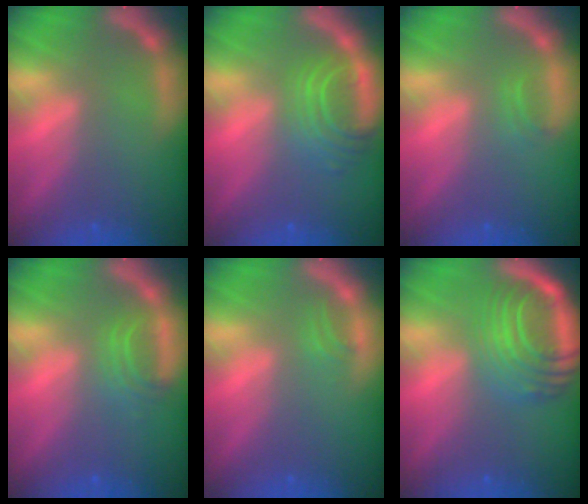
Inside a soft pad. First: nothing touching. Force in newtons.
{"total": 5.5}
{"total": 0.9}
{"total": 2.5}
{"total": 0.9}
{"total": 10.1}